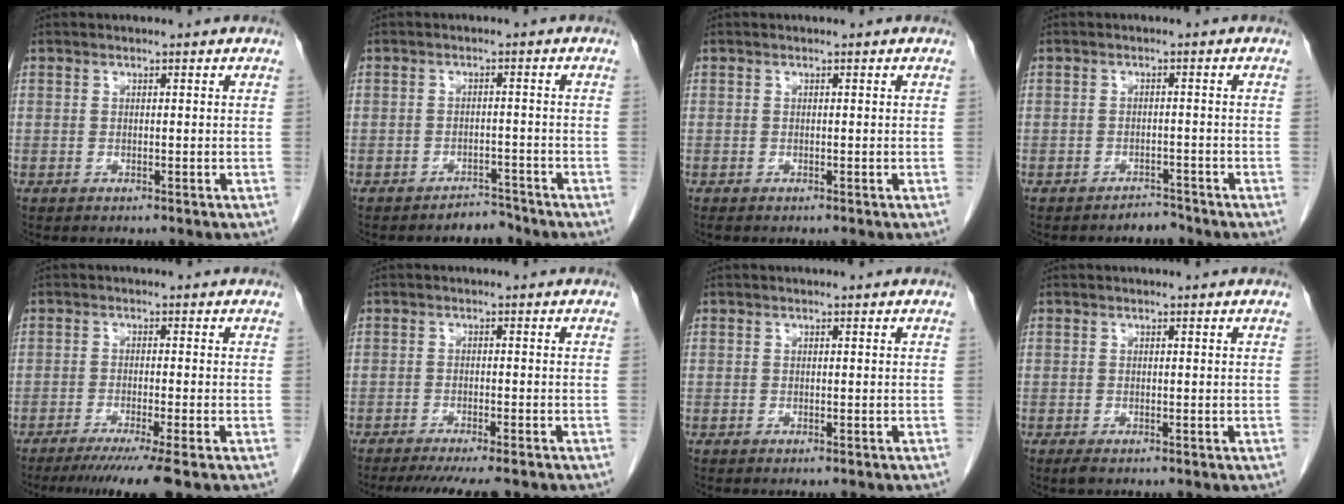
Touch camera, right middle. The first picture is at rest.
{"total": 2.2, "force": [-2.1, 0.6, -0.3], "torque": [0.006, -0.002, -0.029]}
{"total": 0.0}
{"total": 1.7, "force": [-1.6, 0.4, -0.2], "torque": [0.002, -0.003, -0.023]}
{"total": 7.5, "force": [-5.5, -1.1, 5.0], "torque": [-0.071, -0.023, -0.087]}
{"total": 10.0, "force": [-8.5, 1.0, 5.1], "torque": [-0.066, -0.018, -0.117]}
{"total": 0.8, "force": [-0.8, 0.1, 0.2], "torque": [-0.001, -0.001, -0.012]}
{"total": 1.0, "force": [-0.7, 0.3, 0.7], "torque": [-0.014, -0.002, -0.009]}